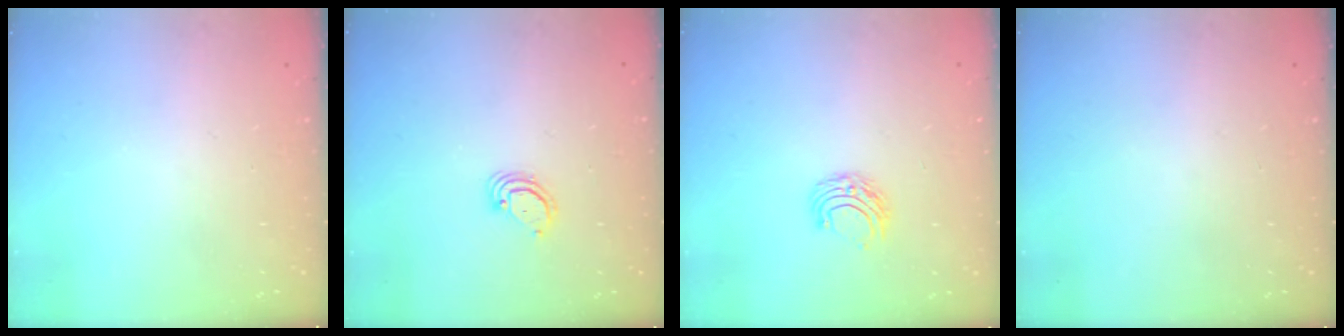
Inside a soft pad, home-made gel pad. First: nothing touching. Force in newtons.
{"total": 2.9, "press": 2.9, "slide": 0.3}
{"total": 6.2, "press": 6.2, "slide": 0.5}
{"total": 0.0}